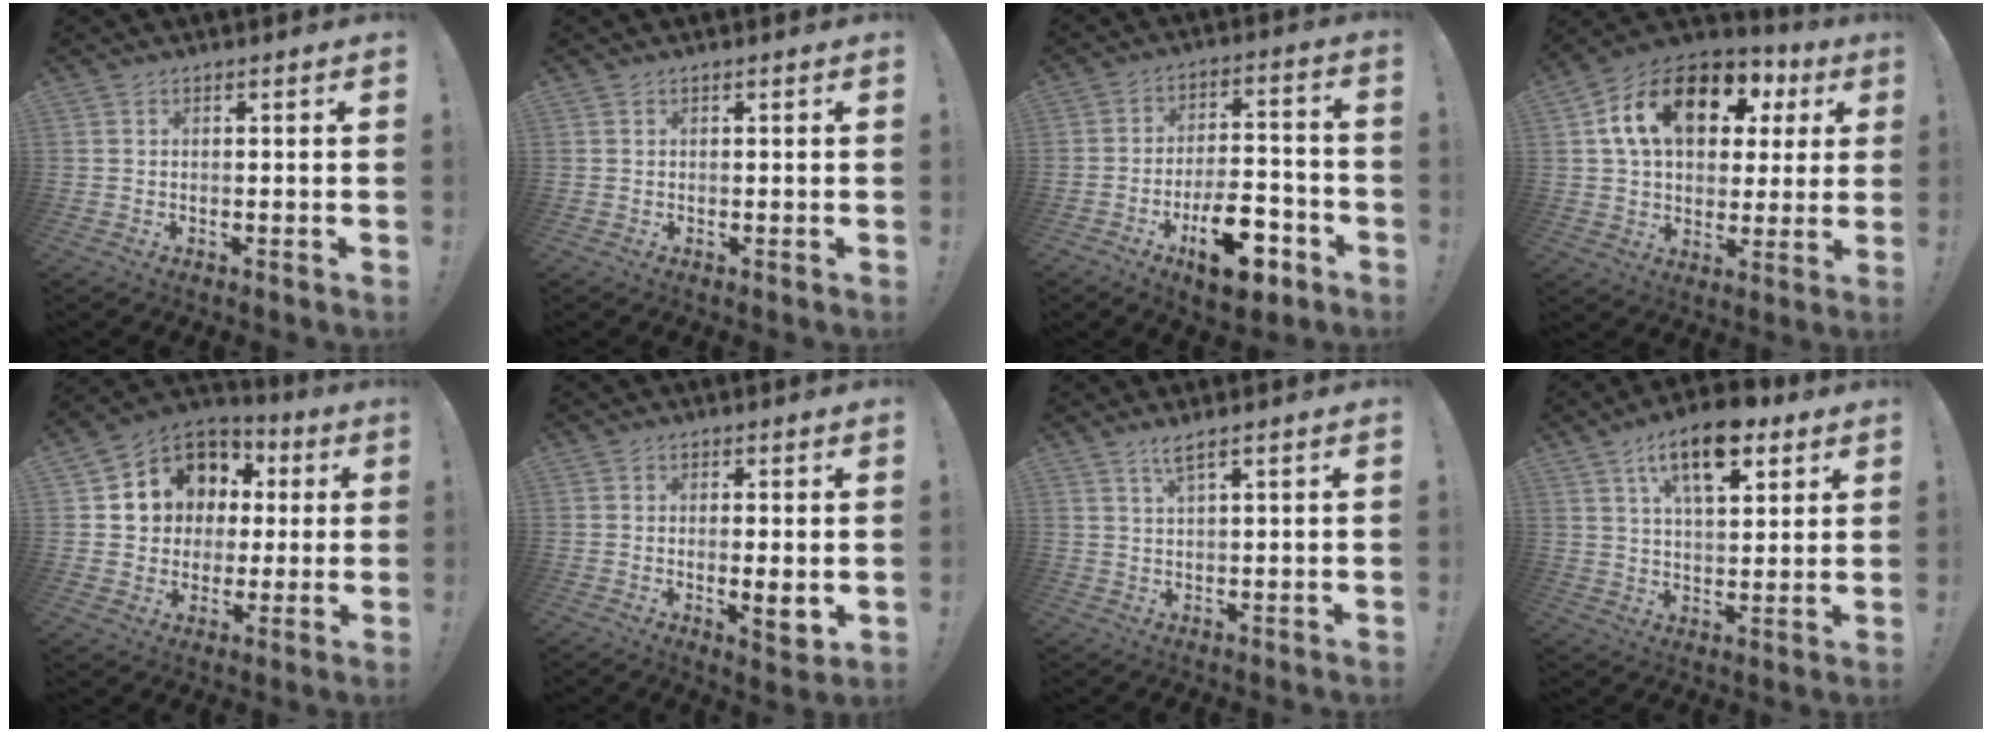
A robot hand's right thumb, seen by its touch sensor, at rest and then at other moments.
{"total": 0.0}
{"total": 15.9, "force": [-8.2, 7.5, 11.3], "torque": [-0.164, 0.064, -0.124]}
{"total": 19.2, "force": [7.2, 12.2, 12.9], "torque": [-0.218, -0.011, 0.127]}
{"total": 12.0, "force": [3.2, 10.9, 4.0], "torque": [-0.063, -0.015, 0.078]}
{"total": 5.0, "force": [-0.1, 1.2, 4.8], "torque": [-0.055, -0.014, 0.001]}
{"total": 3.5, "force": [2.3, 0.2, 2.6], "torque": [-0.055, -0.005, 0.039]}
{"total": 14.7, "force": [8.2, 6.6, 10.3], "torque": [-0.161, -0.030, 0.142]}